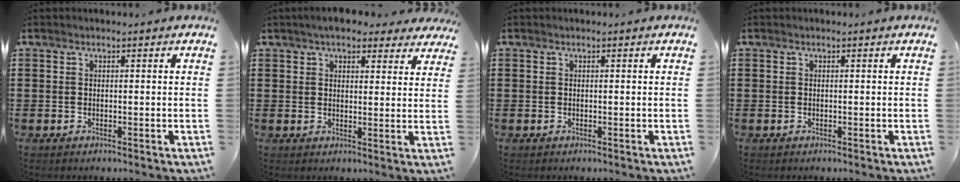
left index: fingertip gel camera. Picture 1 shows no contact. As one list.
[{"total": 4.9, "force": [4.3, 1.5, 2.0], "torque": [-0.044, -0.001, 0.077]}, {"total": 0.0}, {"total": 0.0}]